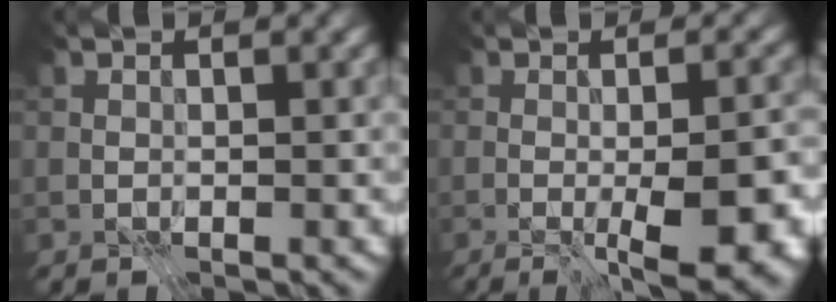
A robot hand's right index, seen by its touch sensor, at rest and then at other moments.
{"total": 7.4, "force": [-2.5, 1.3, 6.9], "torque": [-0.094, -0.015, -0.029]}